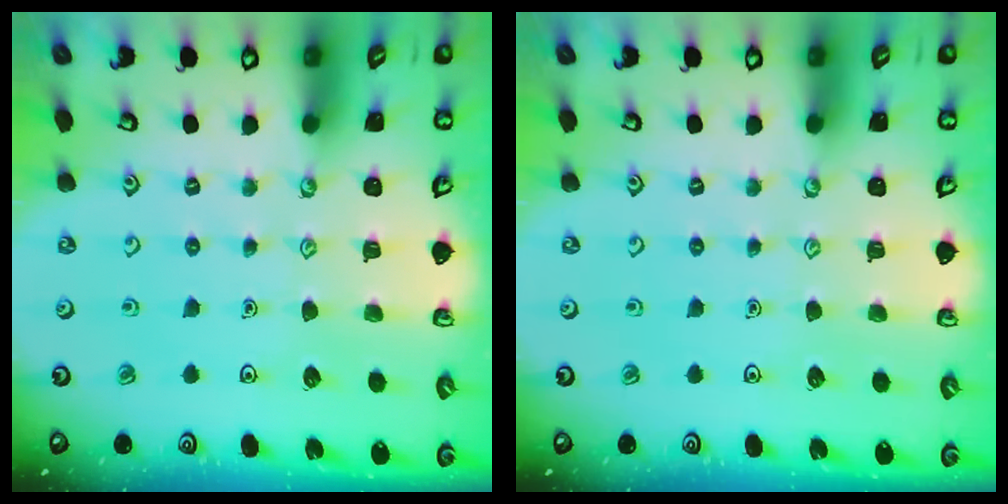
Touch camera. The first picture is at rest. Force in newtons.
{"total": 0.0}